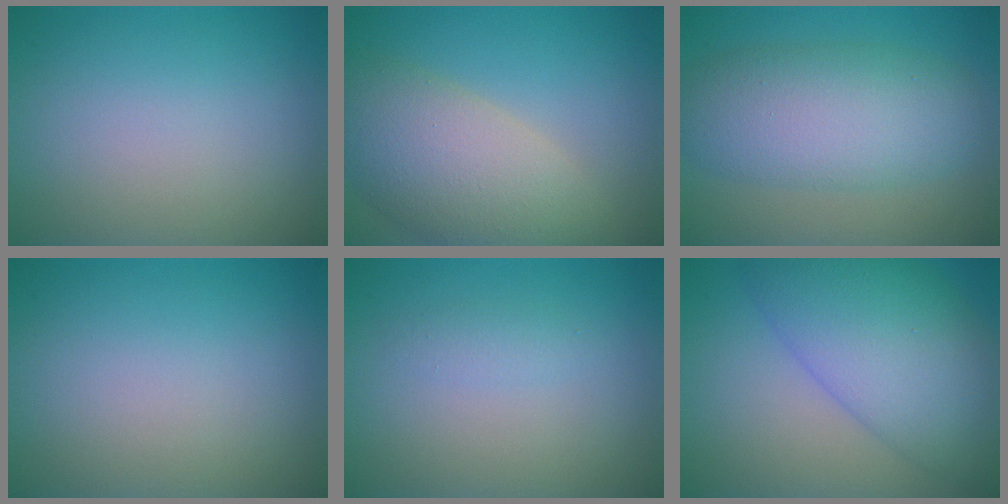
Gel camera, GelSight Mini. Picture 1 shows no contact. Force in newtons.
{"total": 8.5, "press": 8.5, "slide": 0.7}
{"total": 7.5, "press": 7.5, "slide": 0.3}
{"total": 0.0}
{"total": 0.9, "press": 0.9, "slide": 0.0}
{"total": 9.9, "press": 9.9, "slide": 0.3}